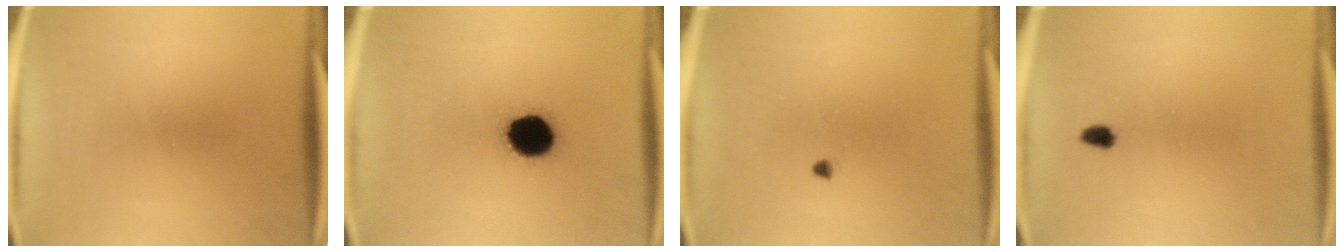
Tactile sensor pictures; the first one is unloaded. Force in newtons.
{"total": 12.8}
{"total": 0.7}
{"total": 1.4}